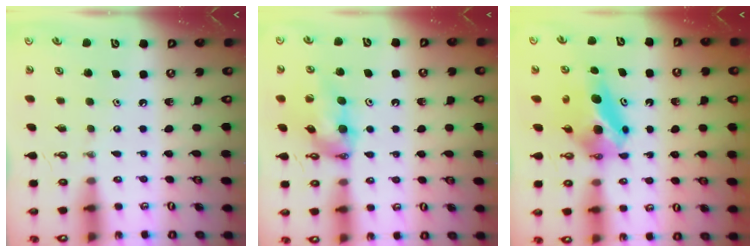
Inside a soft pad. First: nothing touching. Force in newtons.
{"total": 12.2, "press": 12.1, "slide": 1.2}
{"total": 7.8, "press": 7.4, "slide": 2.3}